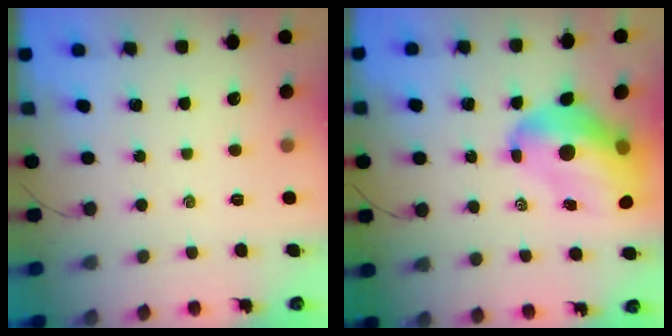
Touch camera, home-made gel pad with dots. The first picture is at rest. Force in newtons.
{"total": 16.6, "press": 16.0, "slide": 4.7}